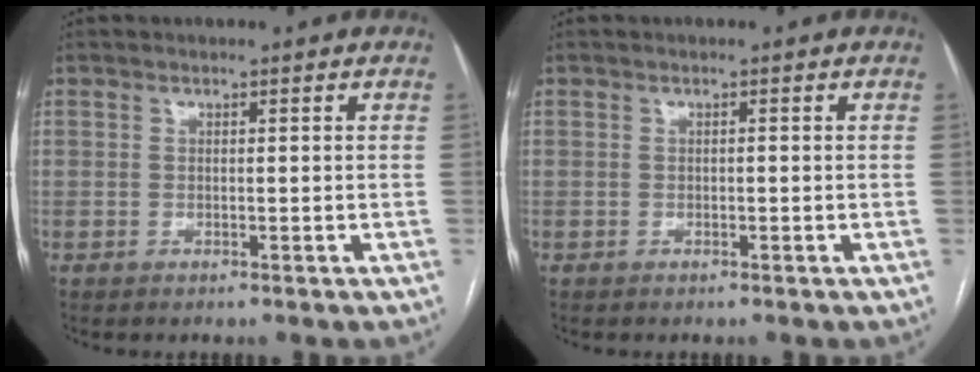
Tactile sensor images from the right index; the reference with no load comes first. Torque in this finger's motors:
{"motor_torque": [0.11, 0.08, -0.01, 0.00]}